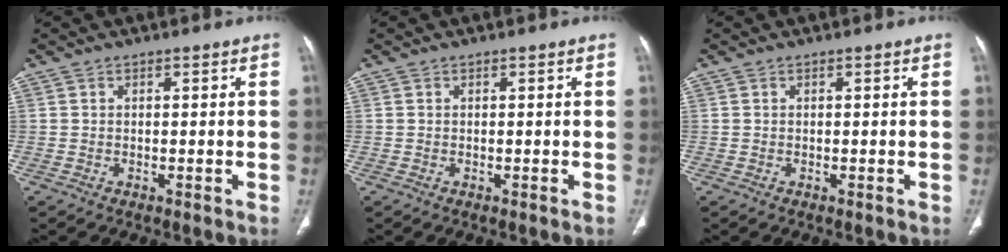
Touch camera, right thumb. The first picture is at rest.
{"total": 0.0}
{"total": 0.0}